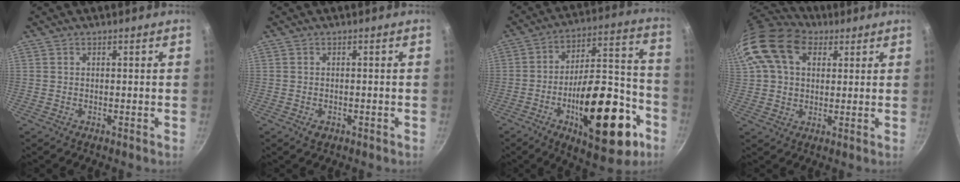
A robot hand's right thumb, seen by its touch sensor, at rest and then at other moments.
{"total": 1.7, "force": [-0.7, 1.1, 1.0], "torque": [-0.015, 0.003, -0.006]}
{"total": 26.1, "force": [-10.2, 10.9, 21.4], "torque": [-0.271, 0.059, -0.143]}
{"total": 19.4, "force": [7.4, 13.4, 11.9], "torque": [-0.244, 0.023, 0.124]}